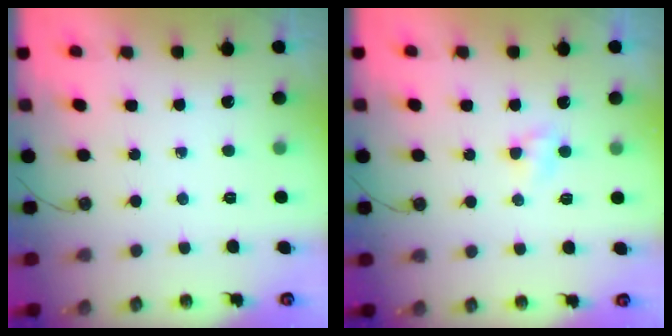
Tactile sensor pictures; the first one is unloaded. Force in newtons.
{"total": 2.6, "press": 2.6, "slide": 0.3}